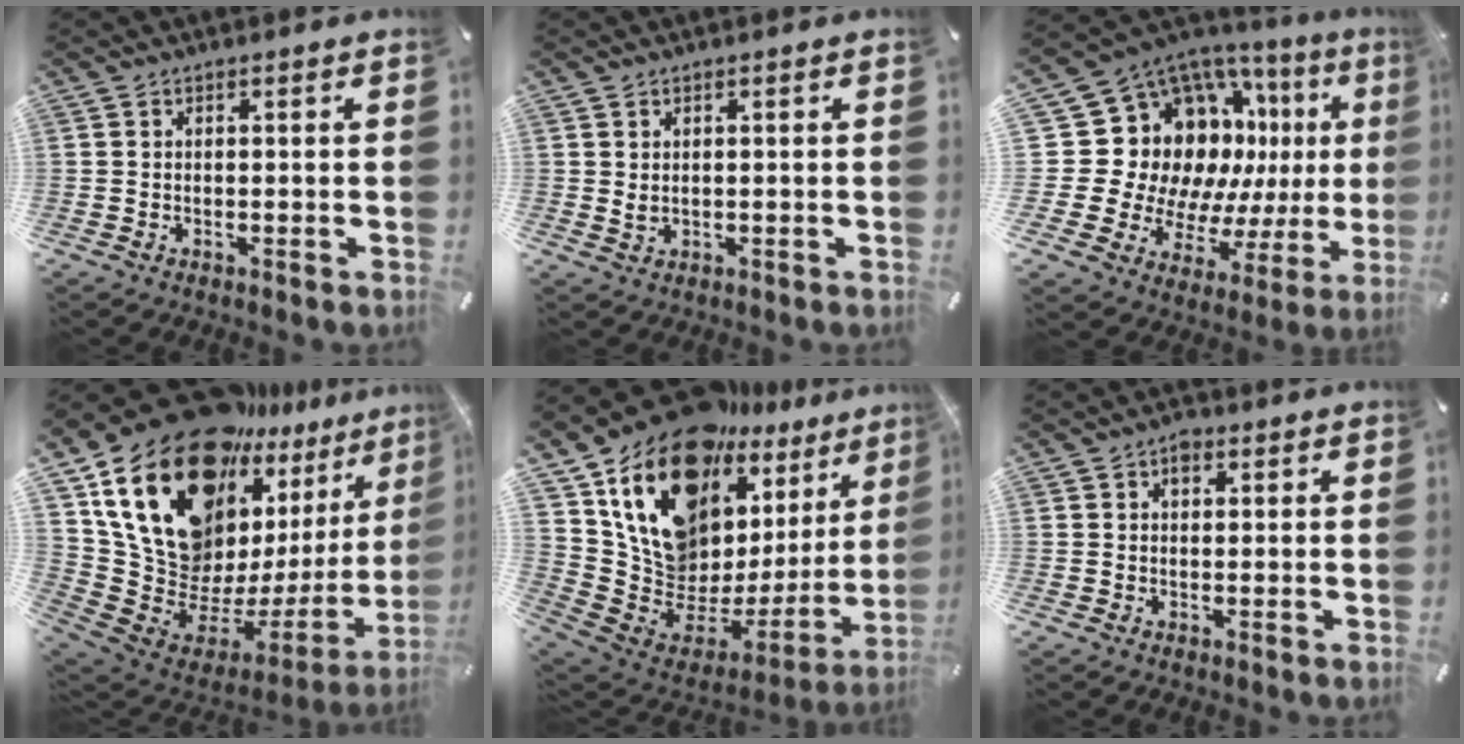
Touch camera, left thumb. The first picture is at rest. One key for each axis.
{"total": 1.8, "fx": 0.5, "fy": 1.4, "fz": 1.0, "tx": -0.021, "ty": 0.004, "tz": 0.009}
{"total": 17.6, "fx": 5.0, "fy": 13.8, "fz": 9.7, "tx": -0.143, "ty": -0.087, "tz": 0.137}
{"total": 25.4, "fx": 14.3, "fy": 14.9, "fz": 14.8, "tx": -0.218, "ty": -0.150, "tz": 0.280}
{"total": 18.2, "fx": 11.9, "fy": 10.7, "fz": 8.8, "tx": -0.135, "ty": -0.126, "tz": 0.216}
{"total": 2.6, "fx": 1.0, "fy": 1.9, "fz": 1.4, "tx": -0.015, "ty": 0.000, "tz": 0.013}